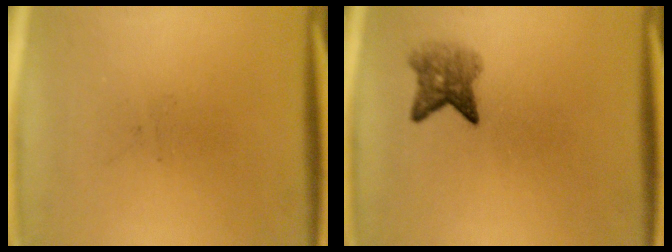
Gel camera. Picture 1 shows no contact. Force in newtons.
{"total": 3.8}